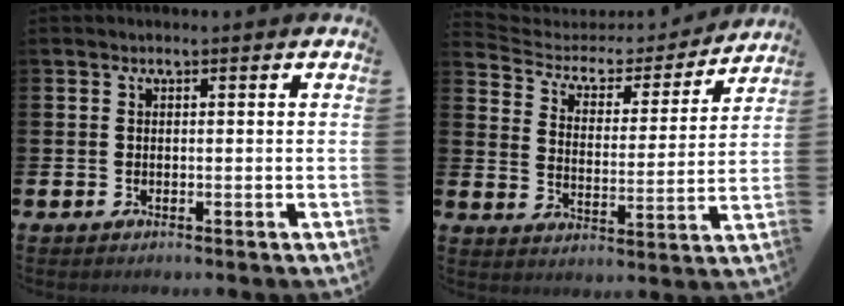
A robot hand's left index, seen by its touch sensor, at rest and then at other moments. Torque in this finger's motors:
{"motor_torque": [0.56, -1.08, -0.14, -0.06]}